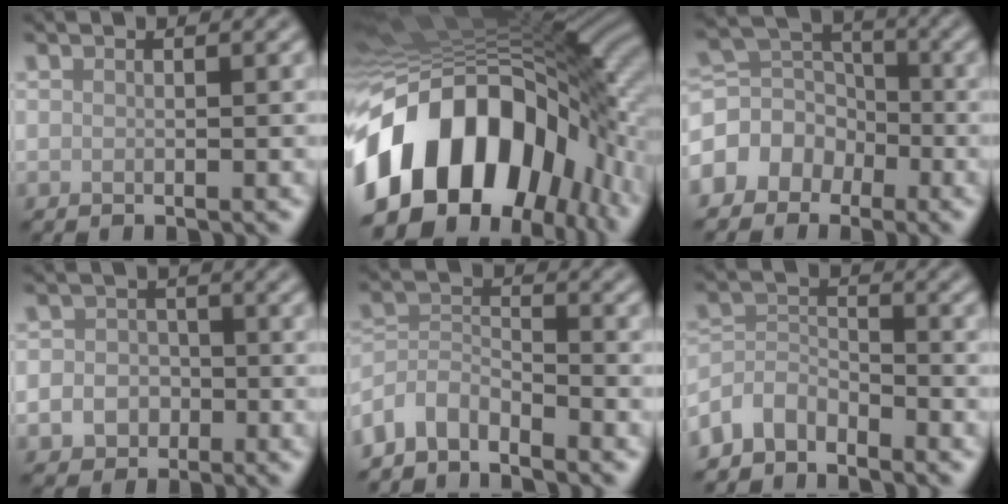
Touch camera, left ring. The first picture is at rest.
{"total": 18.5, "force": [-5.5, 11.3, 13.5], "torque": [-0.242, -0.012, -0.098]}
{"total": 4.7, "force": [-2.6, 3.7, 1.5], "torque": [-0.022, 0.014, -0.060]}
{"total": 4.2, "force": [-1.7, 3.6, 1.3], "torque": [0.010, -0.007, -0.040]}
{"total": 3.9, "force": [-3.4, 1.6, 1.2], "torque": [-0.021, 0.000, -0.079]}
{"total": 3.6, "force": [-3.0, 1.7, 0.9], "torque": [-0.017, 0.004, -0.074]}